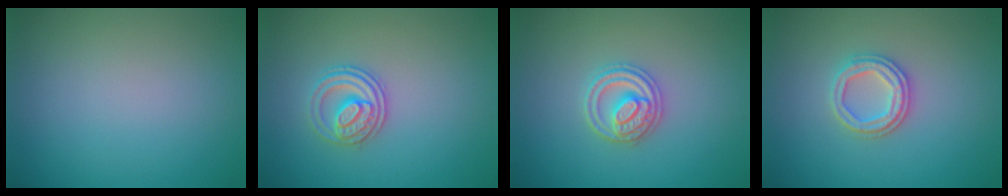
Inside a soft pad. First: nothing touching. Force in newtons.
{"total": 2.8, "press": 2.6, "slide": 1.1}
{"total": 2.8, "press": 2.8, "slide": 0.4}
{"total": 2.8, "press": 2.6, "slide": 1.0}